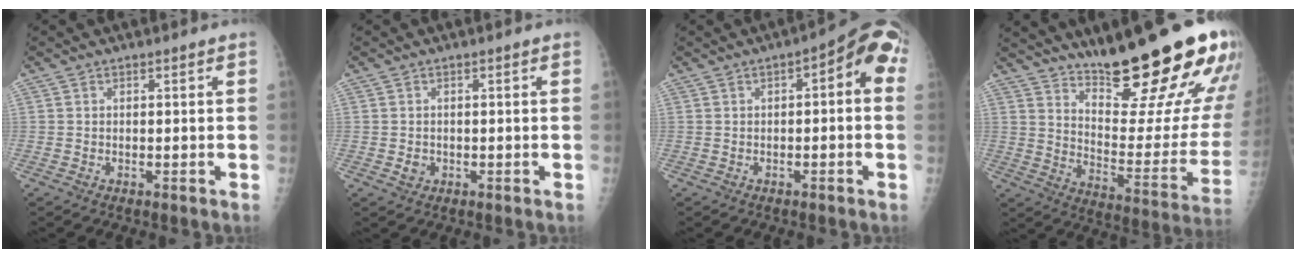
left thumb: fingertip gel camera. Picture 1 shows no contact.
{"total": 1.6, "force": [-0.4, 1.4, 0.7], "torque": [-0.006, 0.004, -0.003]}
{"total": 8.1, "force": [0.9, 3.3, 7.3], "torque": [-0.068, 0.036, -0.003]}
{"total": 25.9, "force": [18.2, 5.1, 17.7], "torque": [-0.228, -0.116, 0.267]}